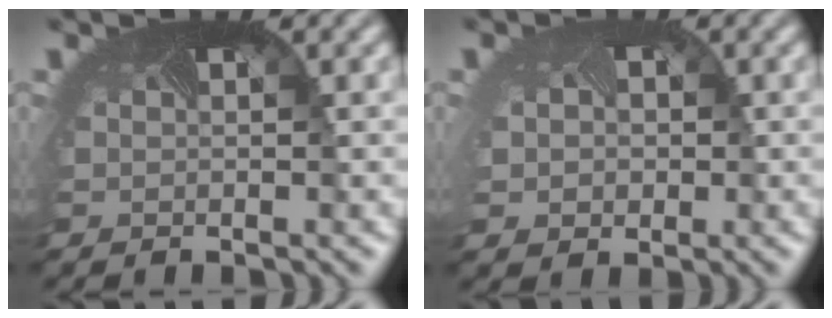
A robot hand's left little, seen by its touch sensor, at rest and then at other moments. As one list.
[{"total": 2.8, "force": [0.2, 2.4, 1.4], "torque": [-0.029, -0.003, 0.008]}]